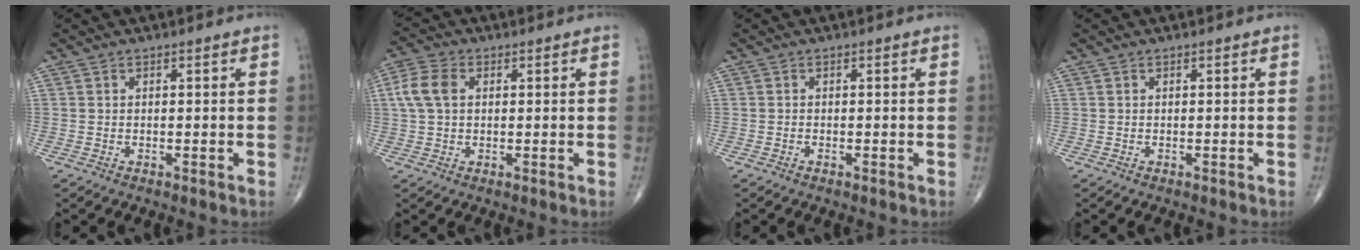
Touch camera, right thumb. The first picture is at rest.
{"total": 6.3, "force": [1.2, 4.3, 4.5], "torque": [-0.104, 0.014, 0.021]}
{"total": 0.0}
{"total": 0.0}